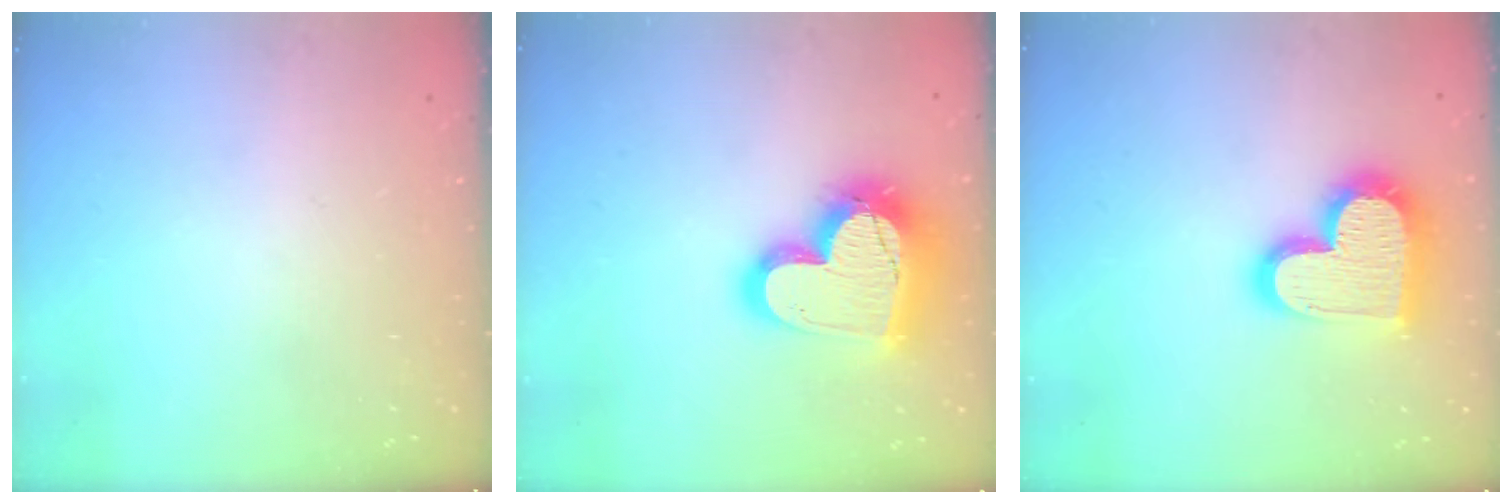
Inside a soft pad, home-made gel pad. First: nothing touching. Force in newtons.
{"total": 21.6, "press": 21.5, "slide": 1.7}
{"total": 20.7, "press": 20.7, "slide": 1.5}